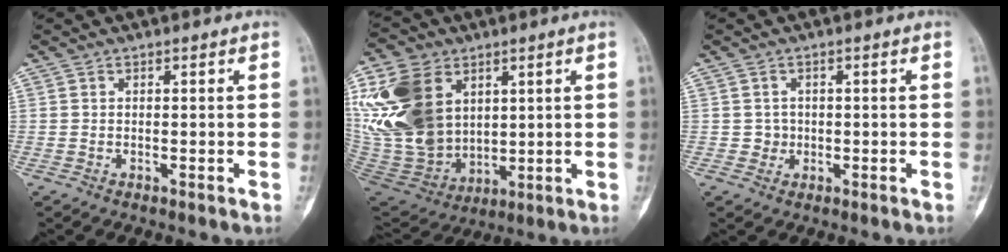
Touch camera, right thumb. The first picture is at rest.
{"total": 25.0, "force": [7.4, 17.7, 16.0], "torque": [-0.338, -0.018, 0.158]}
{"total": 2.0, "force": [-0.2, 1.9, 0.3], "torque": [0.009, 0.007, -0.005]}